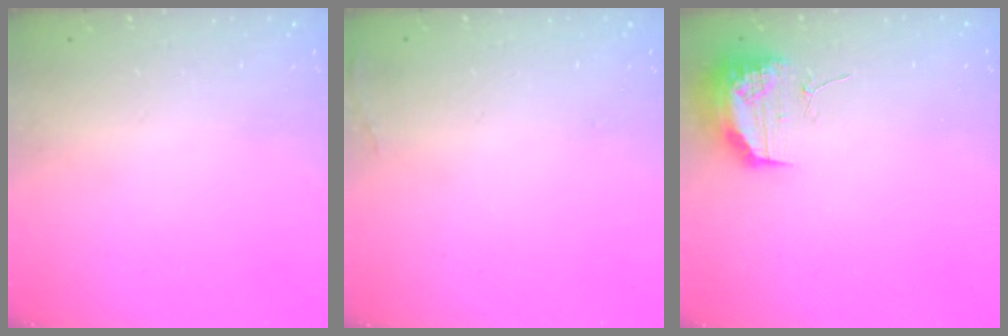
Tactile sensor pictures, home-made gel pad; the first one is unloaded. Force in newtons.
{"total": 5.8, "press": 3.3, "slide": 4.7}
{"total": 11.2, "press": 11.1, "slide": 1.6}